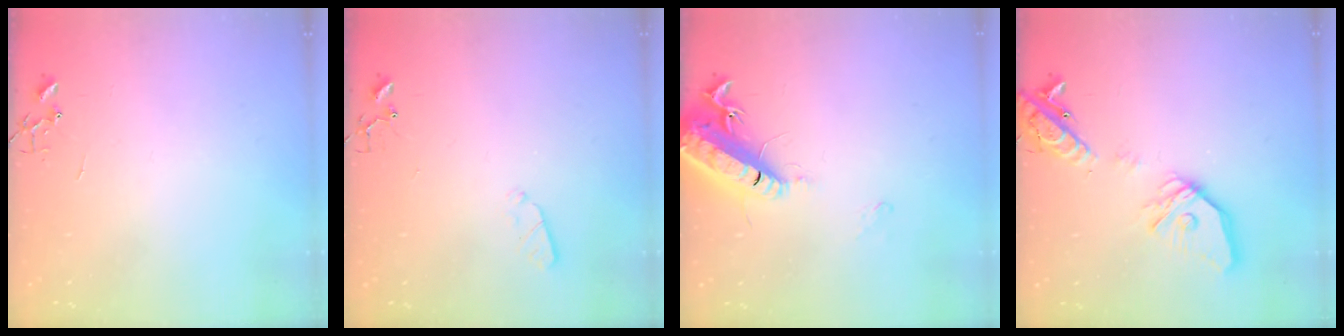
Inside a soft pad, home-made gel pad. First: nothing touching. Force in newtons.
{"total": 3.5, "press": 3.4, "slide": 0.5}
{"total": 17.2, "press": 16.5, "slide": 4.6}
{"total": 18.6, "press": 18.3, "slide": 3.1}